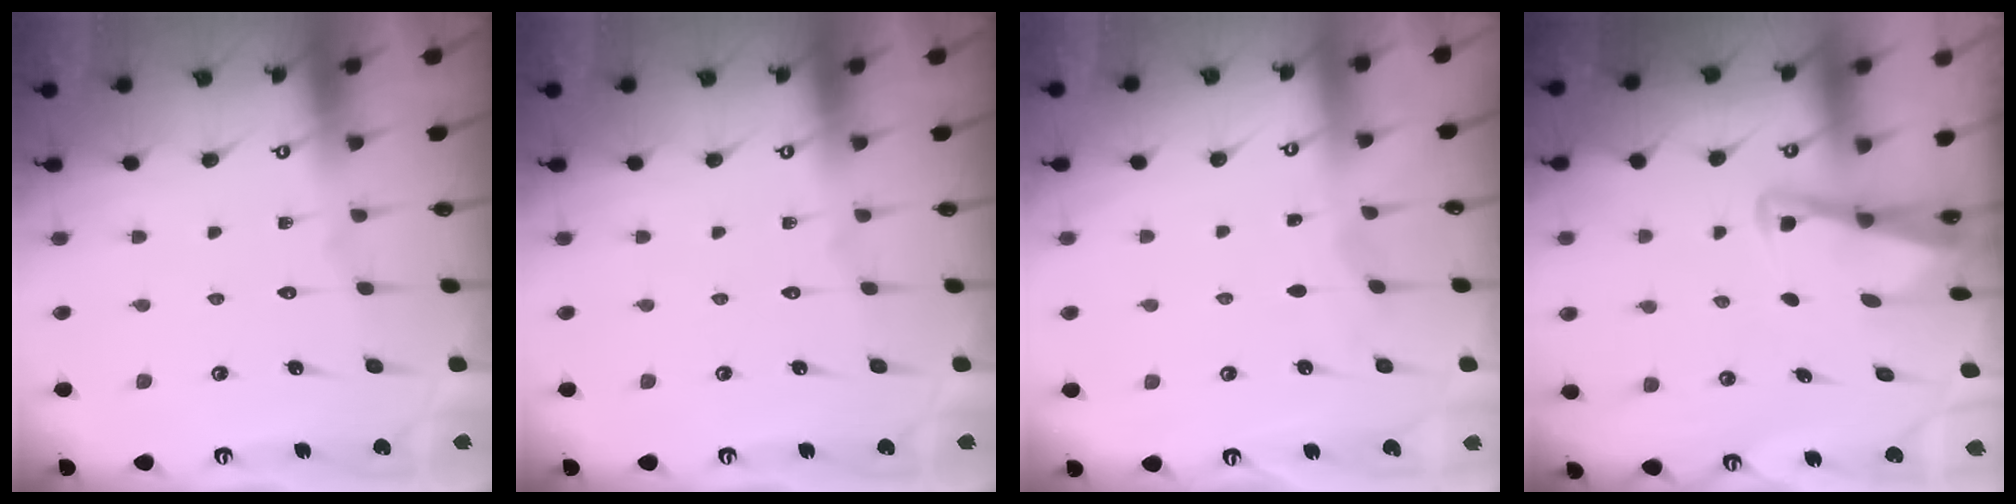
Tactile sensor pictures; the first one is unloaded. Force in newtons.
{"total": 0.0}
{"total": 2.9, "press": 2.9, "slide": 0.4}
{"total": 3.0, "press": 3.0, "slide": 0.4}